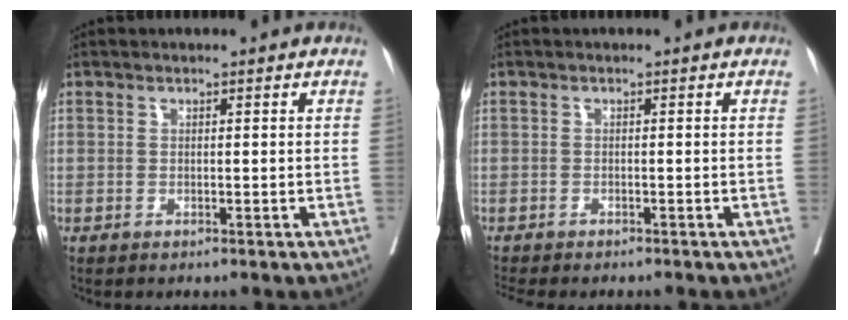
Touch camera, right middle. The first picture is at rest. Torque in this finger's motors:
{"motor_torque": [0.66, -0.84, 0.16, 0.02]}